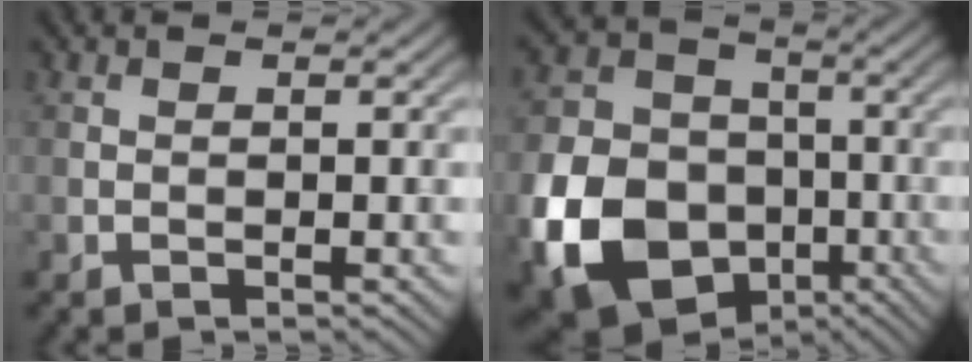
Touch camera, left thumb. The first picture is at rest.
{"total": 17.5, "force": [-6.3, 13.5, 9.3], "torque": [-0.246, -0.048, -0.116]}